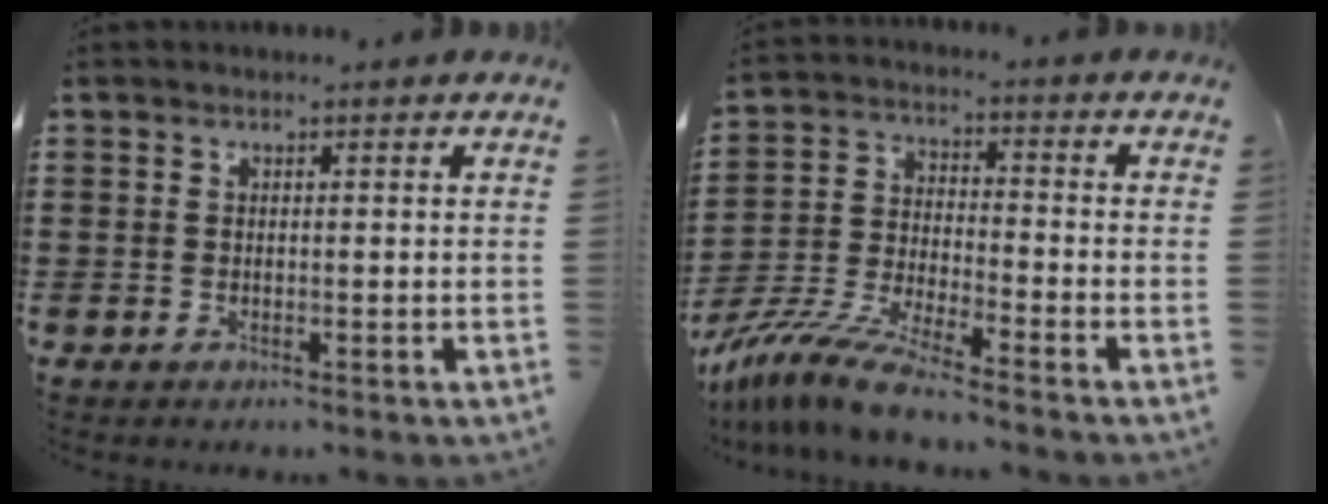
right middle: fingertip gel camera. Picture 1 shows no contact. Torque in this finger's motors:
{"motor_torque": [2.14, 0.00, 0.62, 0.16]}